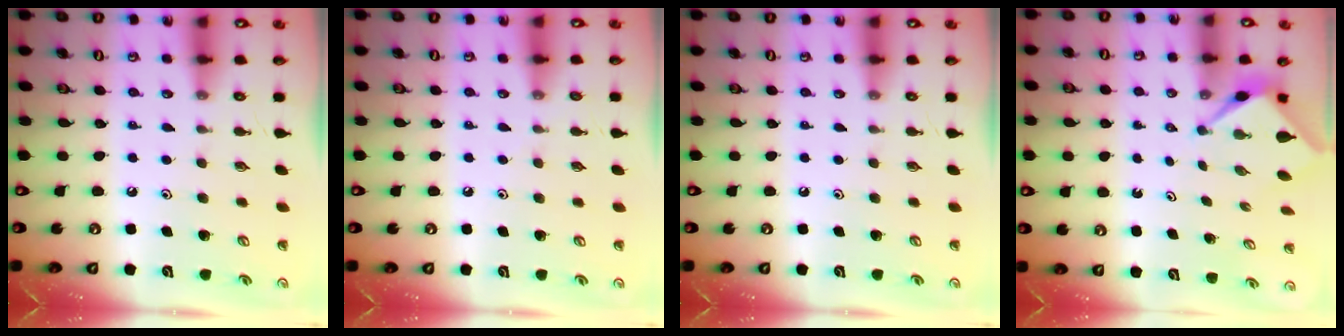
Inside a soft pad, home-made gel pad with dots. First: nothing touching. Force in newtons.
{"total": 2.6, "press": 2.6, "slide": 0.4}
{"total": 0.0}
{"total": 2.6, "press": 2.6, "slide": 0.1}